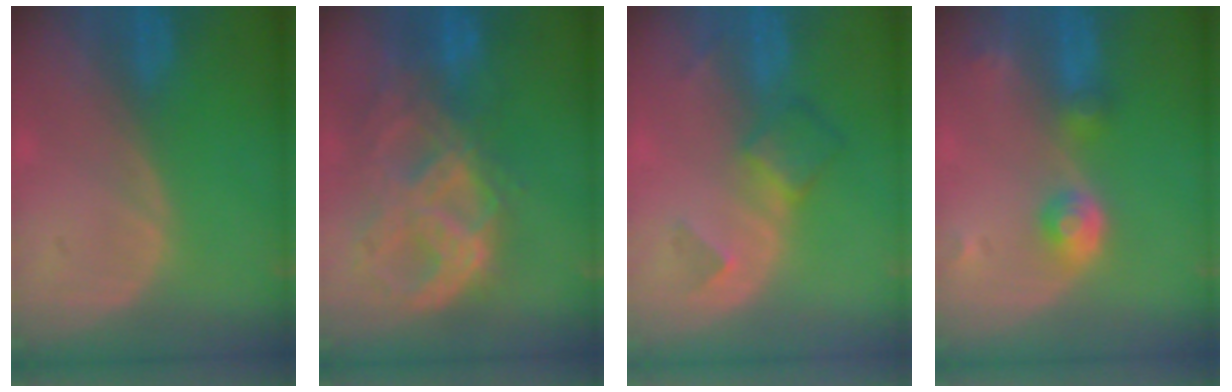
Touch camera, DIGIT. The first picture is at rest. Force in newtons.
{"total": 11.2, "press": 9.5, "slide": 5.9}
{"total": 4.9, "press": 4.3, "slide": 2.3}
{"total": 4.2, "press": 4.1, "slide": 1.0}